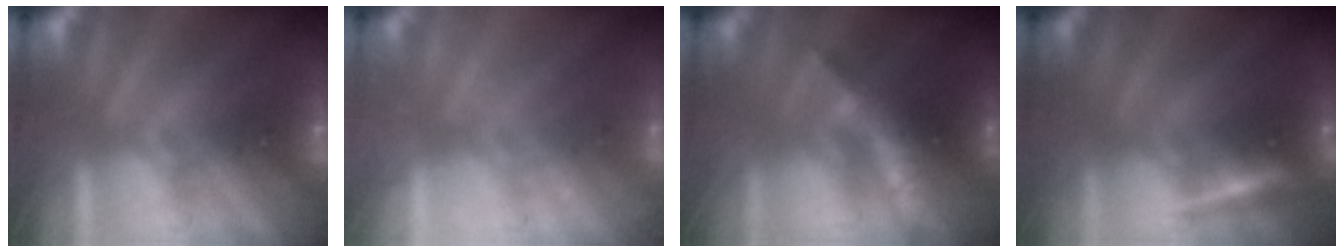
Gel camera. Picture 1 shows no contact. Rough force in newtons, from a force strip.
{"total": 2.1}
{"total": 8.3}
{"total": 5.3}